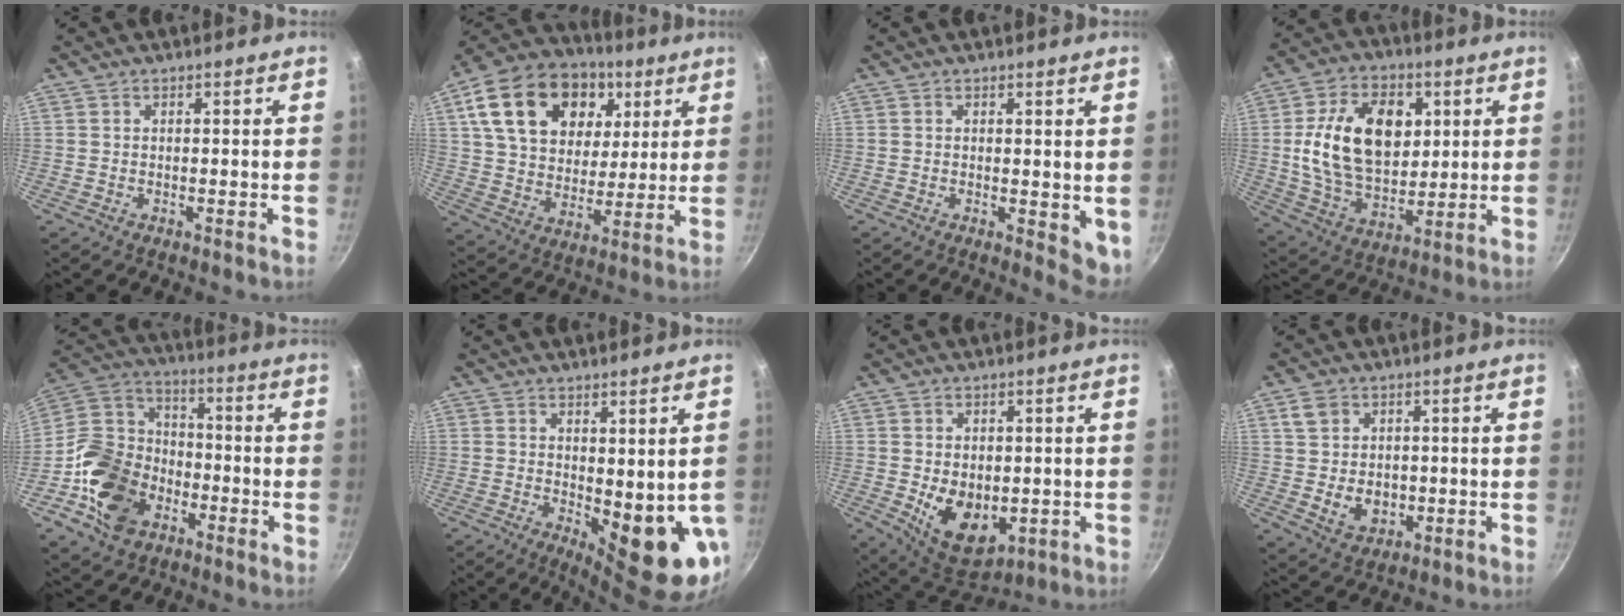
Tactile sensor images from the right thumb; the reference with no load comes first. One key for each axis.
{"total": 24.3, "fx": 9.2, "fy": 16.9, "fz": 14.8, "tx": -0.247, "ty": -0.005, "tz": 0.155}
{"total": 4.7, "fx": 0.6, "fy": 2.5, "fz": 3.9, "tx": -0.046, "ty": -0.010, "tz": 0.009}
{"total": 20.0, "fx": 3.8, "fy": 13.3, "fz": 14.4, "tx": -0.224, "ty": -0.006, "tz": 0.068}
{"total": 17.8, "fx": -7.1, "fy": 13.2, "fz": 9.7, "tx": -0.160, "ty": 0.051, "tz": -0.142}
{"total": 10.4, "fx": 0.1, "fy": 4.0, "fz": 9.6, "tx": -0.108, "ty": -0.020, "tz": 0.014}
{"total": 11.8, "fx": -1.9, "fy": 8.0, "fz": 8.5, "tx": -0.103, "ty": -0.016, "tz": -0.008}
{"total": 8.0, "fx": 0.0, "fy": 6.6, "fz": 4.5, "tx": -0.052, "ty": -0.005, "tz": 0.006}